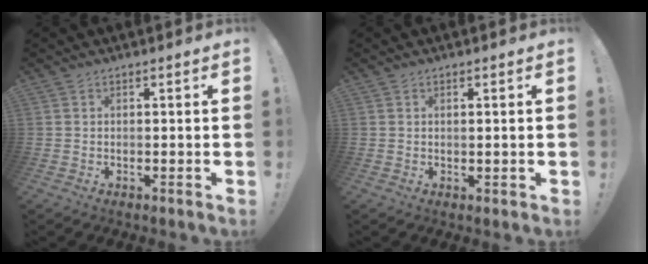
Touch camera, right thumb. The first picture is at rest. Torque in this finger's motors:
{"motor_torque": [0.05, -0.12, -0.10, -0.06, -0.03]}